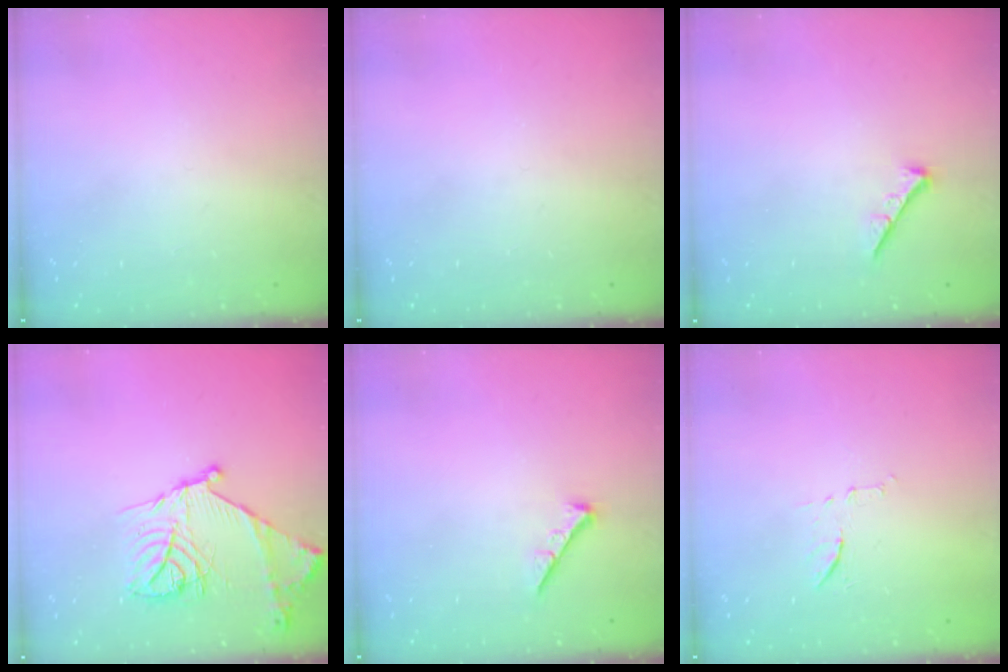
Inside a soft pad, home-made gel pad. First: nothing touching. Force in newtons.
{"total": 0.0}
{"total": 0.0}
{"total": 19.6, "press": 19.6, "slide": 1.5}
{"total": 0.0}
{"total": 6.1, "press": 5.9, "slide": 1.5}